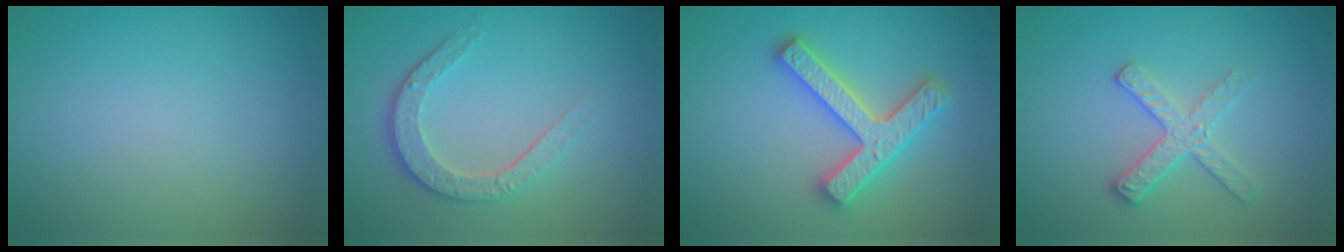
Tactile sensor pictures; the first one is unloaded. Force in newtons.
{"total": 3.4, "press": 2.6, "slide": 2.2}
{"total": 4.7, "press": 4.7, "slide": 0.8}
{"total": 2.6, "press": 2.4, "slide": 0.9}